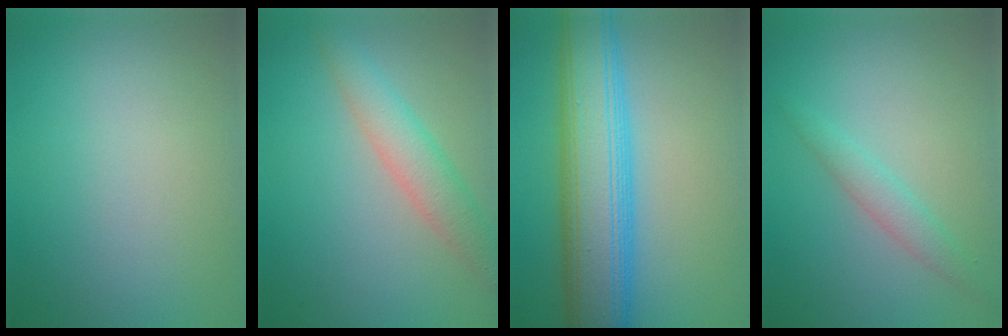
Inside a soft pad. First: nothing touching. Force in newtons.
{"total": 4.3, "press": 4.3, "slide": 0.0}
{"total": 9.5, "press": 9.5, "slide": 0.1}
{"total": 2.0, "press": 2.0, "slide": 0.0}